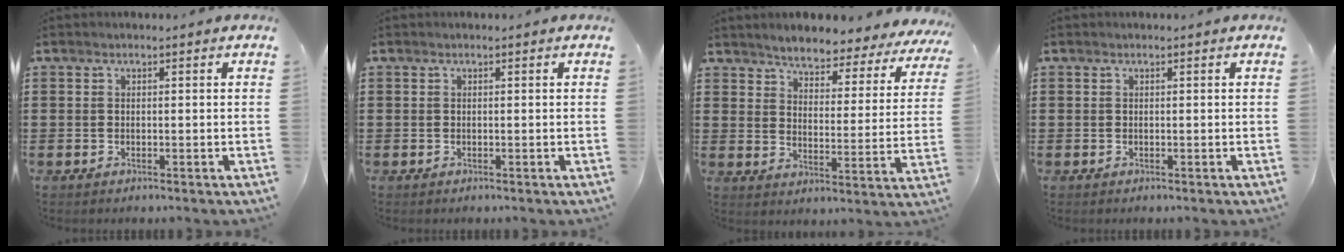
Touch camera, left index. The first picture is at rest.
{"total": 0.0}
{"total": 4.3, "force": [4.2, 0.3, 0.6], "torque": [-0.039, -0.033, 0.068]}
{"total": 0.0}